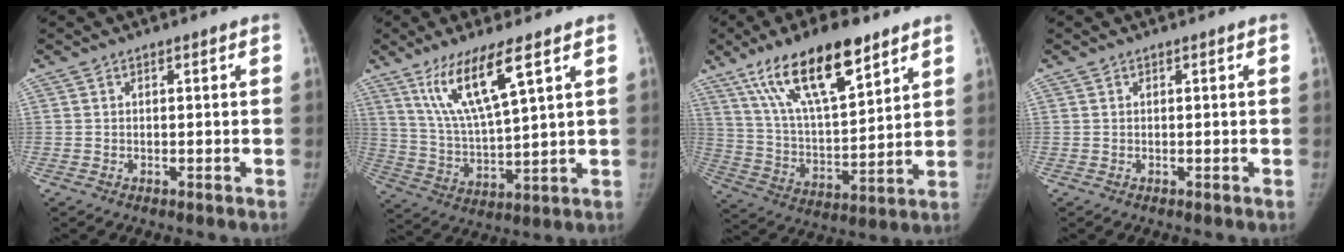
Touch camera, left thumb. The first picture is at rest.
{"total": 12.8, "force": [7.1, 2.3, 10.4], "torque": [-0.206, -0.037, 0.146]}
{"total": 18.9, "force": [11.9, 6.7, 13.1], "torque": [-0.196, -0.046, 0.217]}
{"total": 0.0}